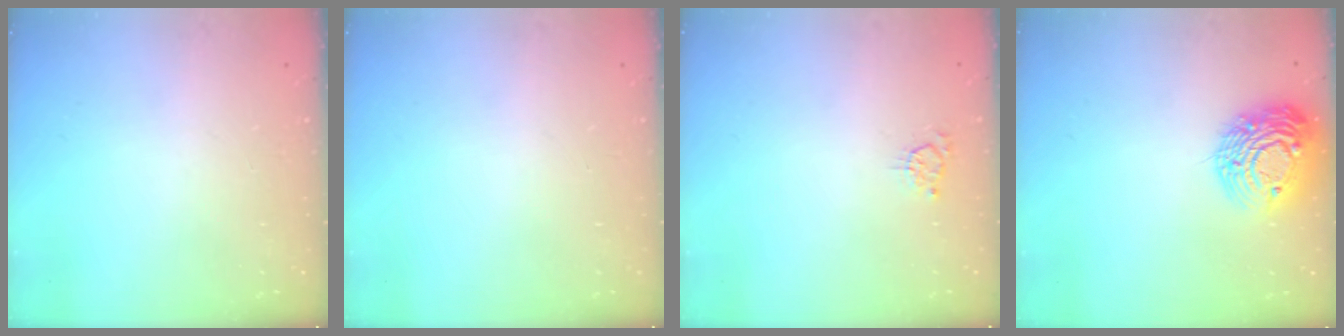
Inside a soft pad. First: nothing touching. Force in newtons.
{"total": 0.0}
{"total": 2.5, "press": 2.5, "slide": 0.3}
{"total": 14.6, "press": 14.6, "slide": 1.1}